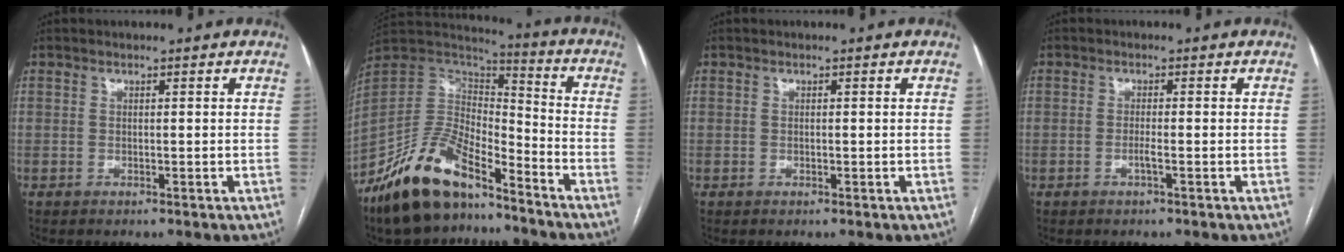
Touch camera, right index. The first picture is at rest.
{"total": 17.2, "force": [-13.0, 6.0, 9.6], "torque": [-0.184, 0.015, -0.240]}
{"total": 0.0}
{"total": 1.4, "force": [-0.6, -0.1, 1.2], "torque": [-0.024, 0.000, -0.012]}